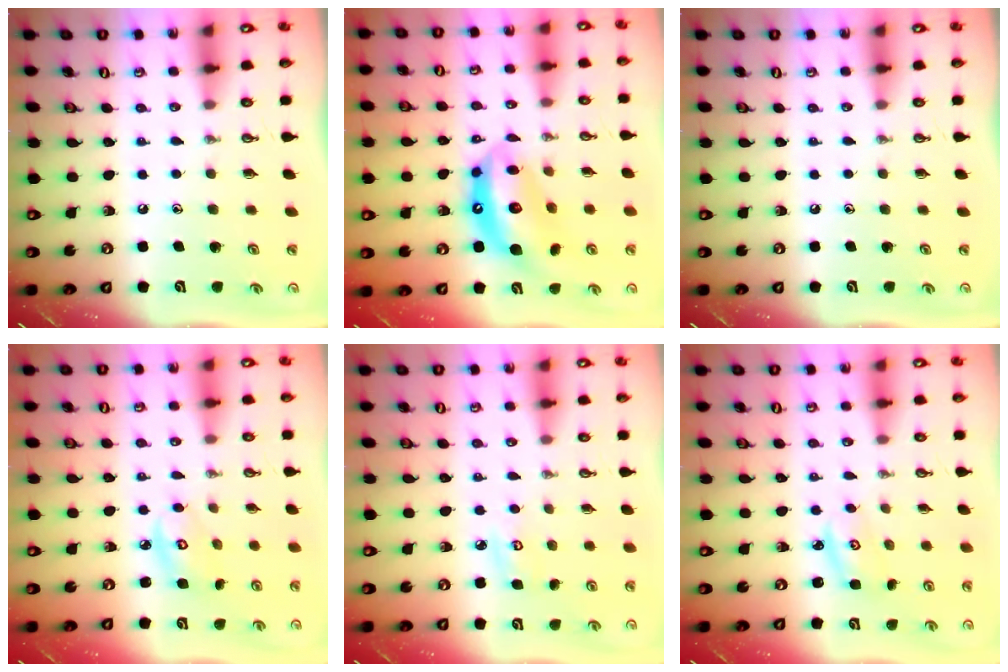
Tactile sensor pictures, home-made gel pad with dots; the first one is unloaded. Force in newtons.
{"total": 13.6, "press": 13.5, "slide": 1.5}
{"total": 0.0}
{"total": 5.1, "press": 5.1, "slide": 0.2}
{"total": 4.7, "press": 4.7, "slide": 0.4}
{"total": 2.8, "press": 2.8, "slide": 0.3}